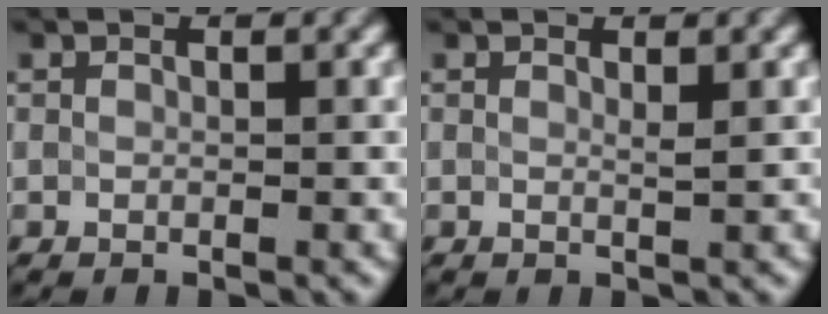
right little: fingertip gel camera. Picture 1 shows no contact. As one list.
[{"total": 0.0}]